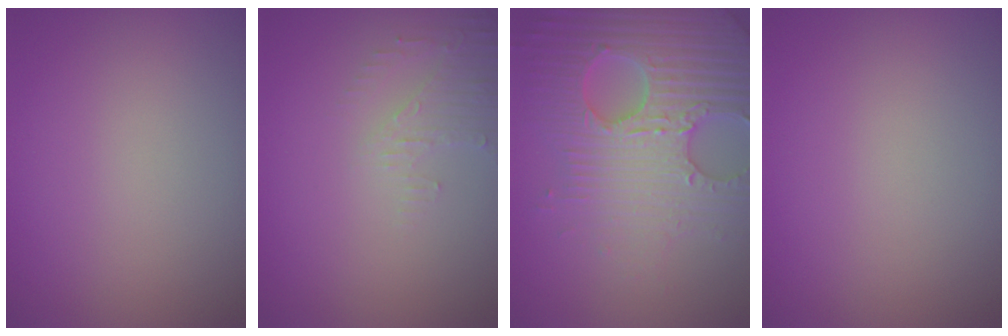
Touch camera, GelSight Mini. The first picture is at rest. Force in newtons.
{"total": 2.2, "press": 2.1, "slide": 0.5}
{"total": 7.3, "press": 7.0, "slide": 1.8}
{"total": 0.0}